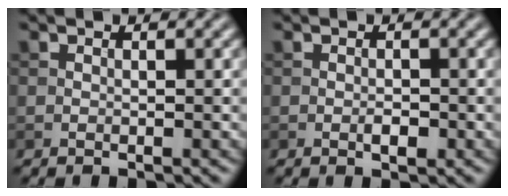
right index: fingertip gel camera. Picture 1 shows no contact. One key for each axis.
{"total": 1.2, "fx": -0.4, "fy": 0.6, "fz": 1.0, "tx": -0.016, "ty": 0.001, "tz": -0.007}